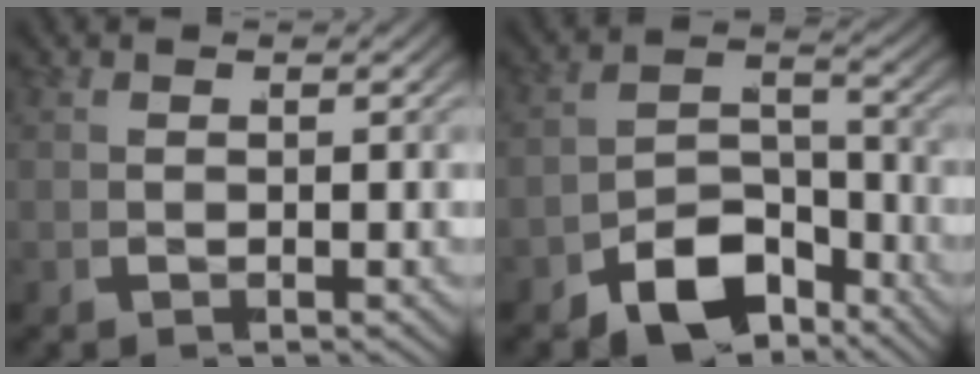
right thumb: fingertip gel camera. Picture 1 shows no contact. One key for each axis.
{"total": 6.9, "fx": -4.9, "fy": 4.0, "fz": 2.7, "tx": -0.040, "ty": -0.029, "tz": -0.081}